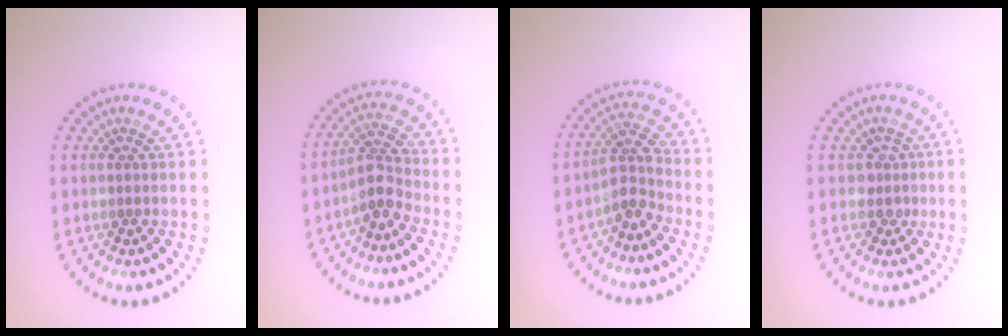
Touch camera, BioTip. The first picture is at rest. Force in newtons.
{"total": 2.7, "press": 2.2, "slide": 1.6}
{"total": 2.9, "press": 2.3, "slide": 1.8}
{"total": 1.4, "press": 1.1, "slide": 0.9}